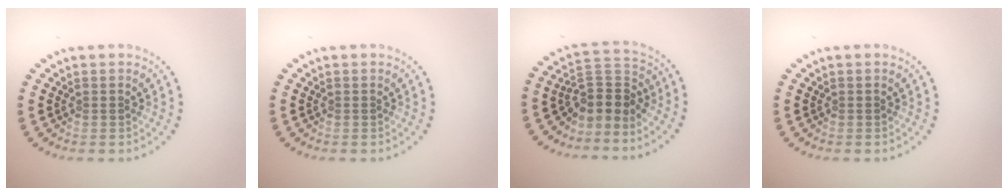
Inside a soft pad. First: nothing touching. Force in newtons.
{"total": 0.0}
{"total": 3.3, "press": 2.4, "slide": 2.2}
{"total": 0.0}